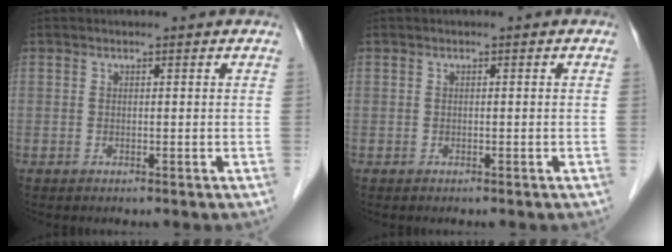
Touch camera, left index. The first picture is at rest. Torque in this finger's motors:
{"motor_torque": [-0.01, -0.01, 0.01, 0.00]}